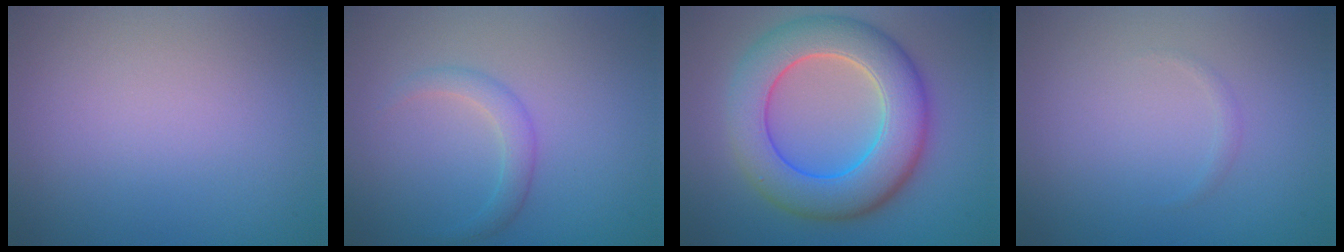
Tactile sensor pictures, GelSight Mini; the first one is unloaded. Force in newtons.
{"total": 1.9, "press": 1.9, "slide": 0.0}
{"total": 9.3, "press": 9.2, "slide": 0.4}
{"total": 0.6, "press": 0.6, "slide": 0.0}